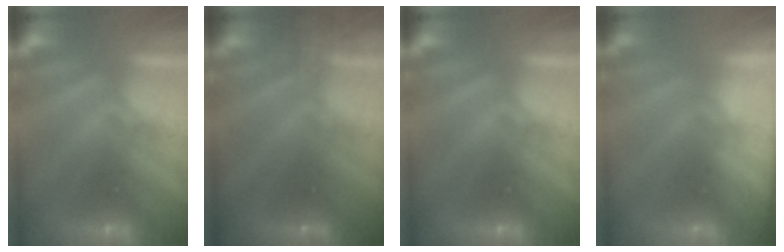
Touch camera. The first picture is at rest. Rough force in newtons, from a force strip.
{"total": 1.7}
{"total": 0.0}
{"total": 8.4}